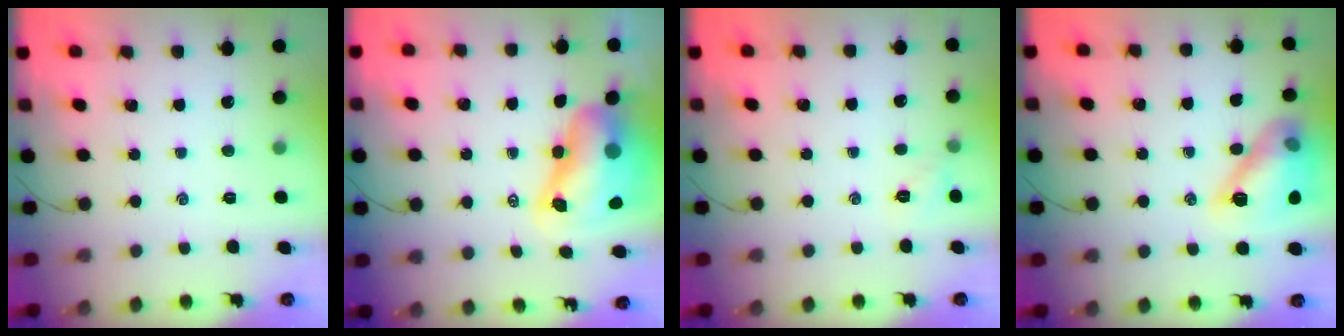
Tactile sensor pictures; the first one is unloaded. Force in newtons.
{"total": 12.1, "press": 11.7, "slide": 3.4}
{"total": 5.6, "press": 5.3, "slide": 1.6}
{"total": 14.3, "press": 14.2, "slide": 1.1}